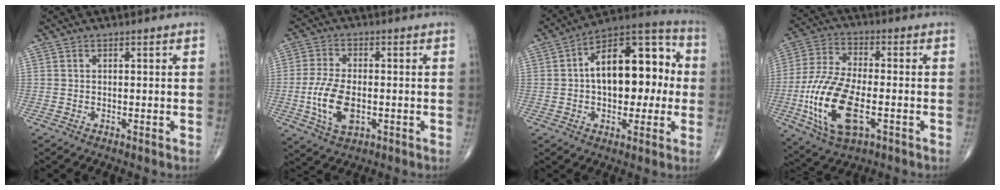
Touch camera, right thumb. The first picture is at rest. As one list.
[{"total": 9.5, "force": [-1.9, 5.0, 7.8], "torque": [-0.156, 0.001, -0.032]}, {"total": 19.3, "force": [1.0, 10.8, 16.0], "torque": [-0.208, 0.042, 0.008]}, {"total": 17.3, "force": [-4.6, 8.1, 14.6], "torque": [-0.306, 0.010, -0.078]}]